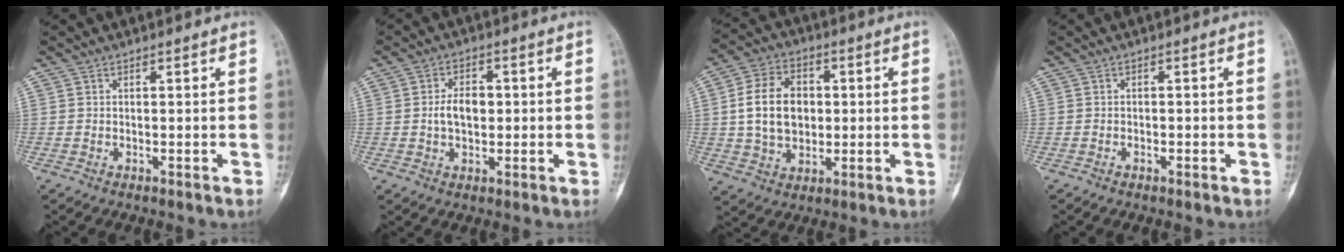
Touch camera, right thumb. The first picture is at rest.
{"total": 5.7, "force": [0.1, 3.7, 4.4], "torque": [-0.067, 0.009, -0.001]}
{"total": 12.4, "force": [0.8, 9.0, 8.4], "torque": [-0.130, 0.009, 0.016]}
{"total": 1.0, "force": [-0.4, 0.6, 0.7], "torque": [-0.014, 0.006, -0.006]}